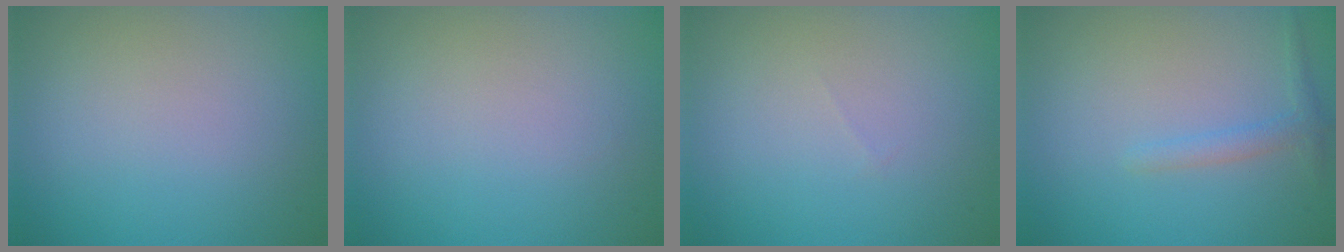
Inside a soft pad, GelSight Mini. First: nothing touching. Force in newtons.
{"total": 0.0}
{"total": 0.0}
{"total": 1.3, "press": 1.3, "slide": 0.1}